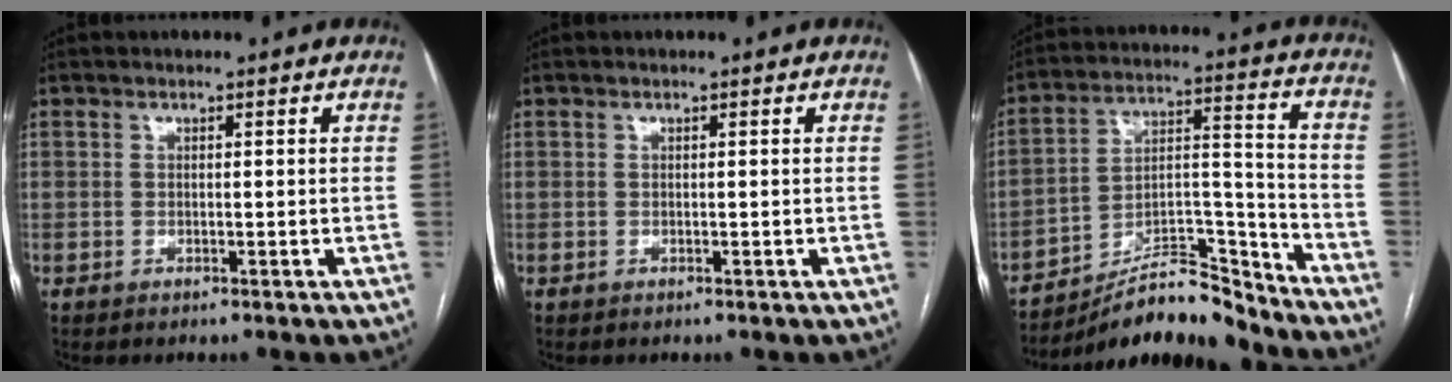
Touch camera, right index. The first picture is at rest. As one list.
[{"total": 0.0}, {"total": 14.5, "force": [-13.6, 2.2, 4.7], "torque": [-0.070, 0.047, -0.233]}]